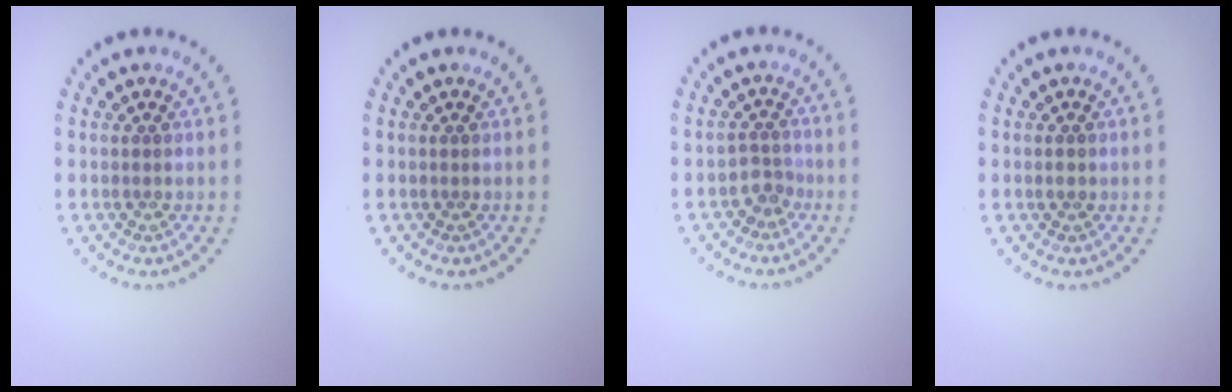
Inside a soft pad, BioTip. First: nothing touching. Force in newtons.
{"total": 0.0}
{"total": 1.9, "press": 1.3, "slide": 1.3}
{"total": 0.8, "press": 0.8, "slide": 0.1}